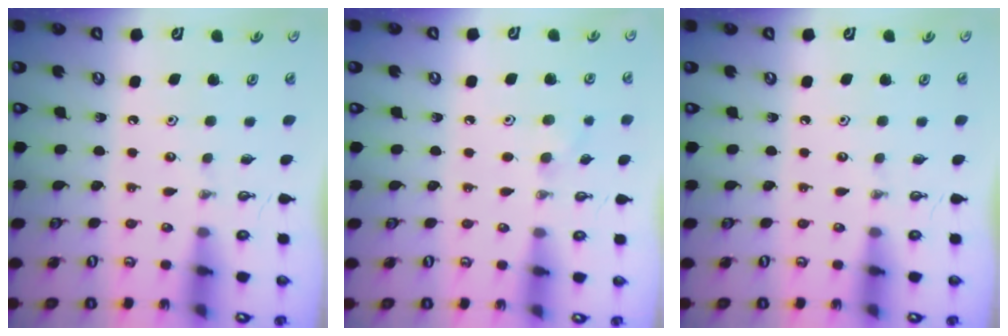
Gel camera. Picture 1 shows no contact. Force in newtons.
{"total": 7.2, "press": 6.6, "slide": 3.0}
{"total": 0.0}